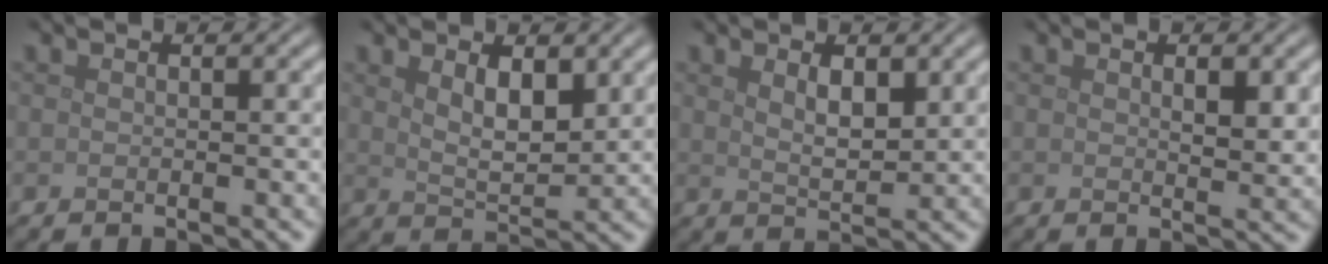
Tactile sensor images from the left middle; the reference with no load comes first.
{"total": 3.4, "force": [1.6, 1.4, 2.7], "torque": [-0.051, -0.006, 0.032]}
{"total": 2.4, "force": [1.2, 0.9, 1.9], "torque": [-0.036, -0.005, 0.024]}
{"total": 2.0, "force": [0.7, 0.7, 1.8], "torque": [-0.027, -0.007, 0.014]}